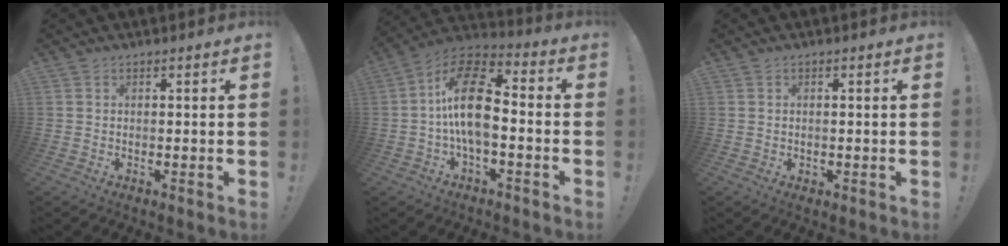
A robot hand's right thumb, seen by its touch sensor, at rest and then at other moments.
{"total": 16.4, "force": [-0.7, 8.3, 14.1], "torque": [-0.257, 0.023, -0.009]}
{"total": 0.6, "force": [0.1, 0.6, 0.1], "torque": [-0.003, 0.003, 0.002]}